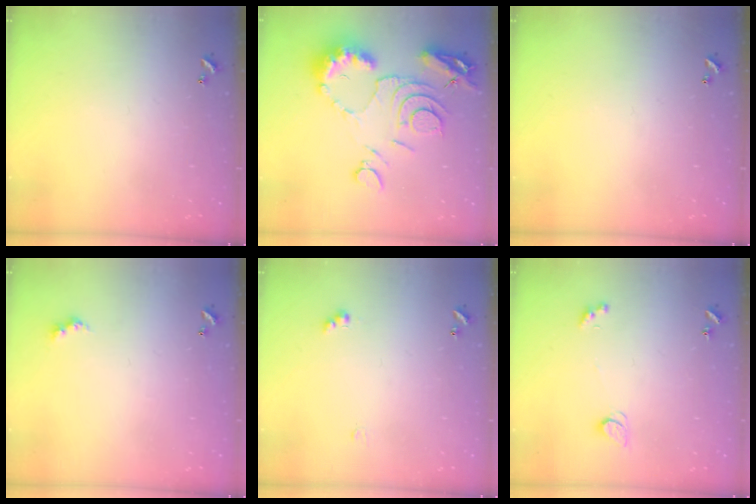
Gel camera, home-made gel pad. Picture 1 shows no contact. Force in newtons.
{"total": 15.7, "press": 15.6, "slide": 1.8}
{"total": 0.0}
{"total": 4.4, "press": 4.3, "slide": 0.8}
{"total": 1.8, "press": 1.8, "slide": 0.4}
{"total": 2.3, "press": 2.2, "slide": 0.5}